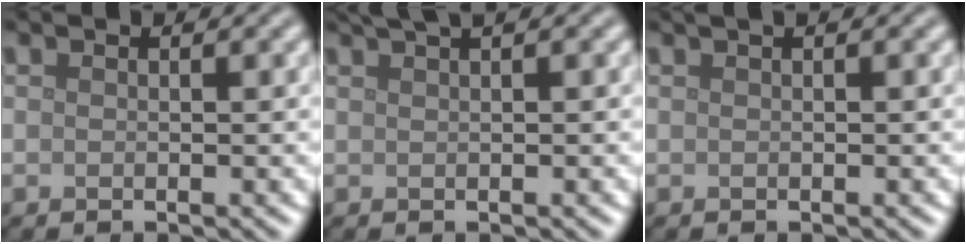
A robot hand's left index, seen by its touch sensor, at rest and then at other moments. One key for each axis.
{"total": 2.6, "fx": 1.8, "fy": 0.7, "fz": 1.7, "tx": -0.018, "ty": 0.004, "tz": 0.022}
{"total": 1.2, "fx": 0.6, "fy": 0.3, "fz": 0.9, "tx": -0.015, "ty": 0.007, "tz": 0.007}